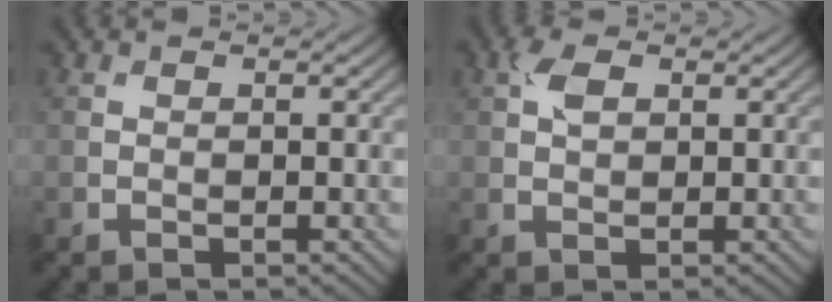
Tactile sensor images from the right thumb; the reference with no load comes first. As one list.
[{"total": 2.5, "force": [0.9, 1.4, 1.8], "torque": [-0.042, 0.004, 0.015]}]